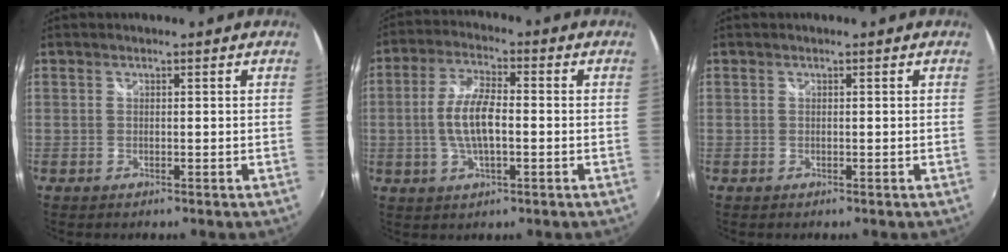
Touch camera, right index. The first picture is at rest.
{"total": 8.4, "force": [-1.1, 2.9, 7.8], "torque": [-0.158, 0.006, -0.020]}
{"total": 0.0}